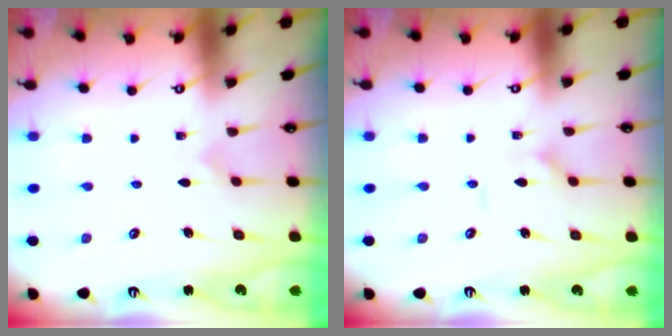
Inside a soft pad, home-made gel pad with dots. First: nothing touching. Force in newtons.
{"total": 2.9, "press": 2.9, "slide": 0.1}